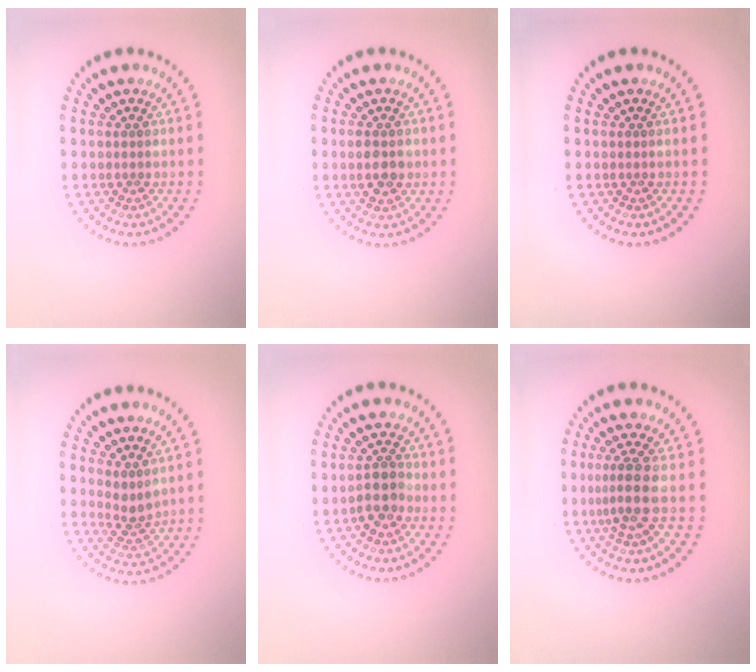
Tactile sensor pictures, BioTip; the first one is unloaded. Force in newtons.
{"total": 2.5, "press": 2.4, "slide": 0.1}
{"total": 0.0}
{"total": 2.0, "press": 1.6, "slide": 1.3}
{"total": 2.4, "press": 2.2, "slide": 1.0}
{"total": 2.8, "press": 2.1, "slide": 1.8}